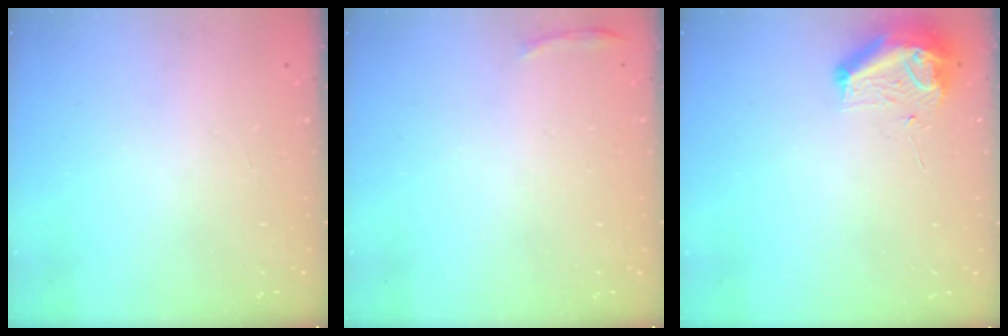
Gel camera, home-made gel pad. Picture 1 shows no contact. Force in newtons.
{"total": 4.0, "press": 3.7, "slide": 1.6}
{"total": 9.0, "press": 8.9, "slide": 1.1}